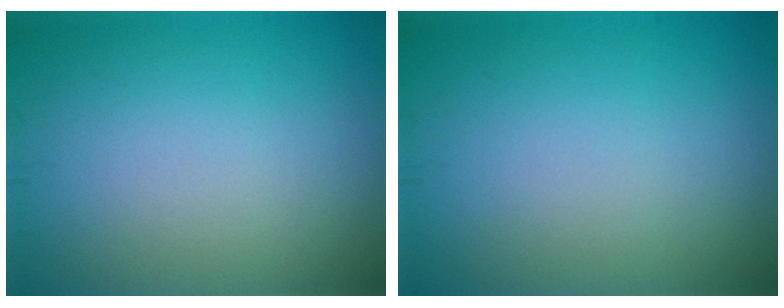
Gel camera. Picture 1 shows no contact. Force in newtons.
{"total": 0.0}